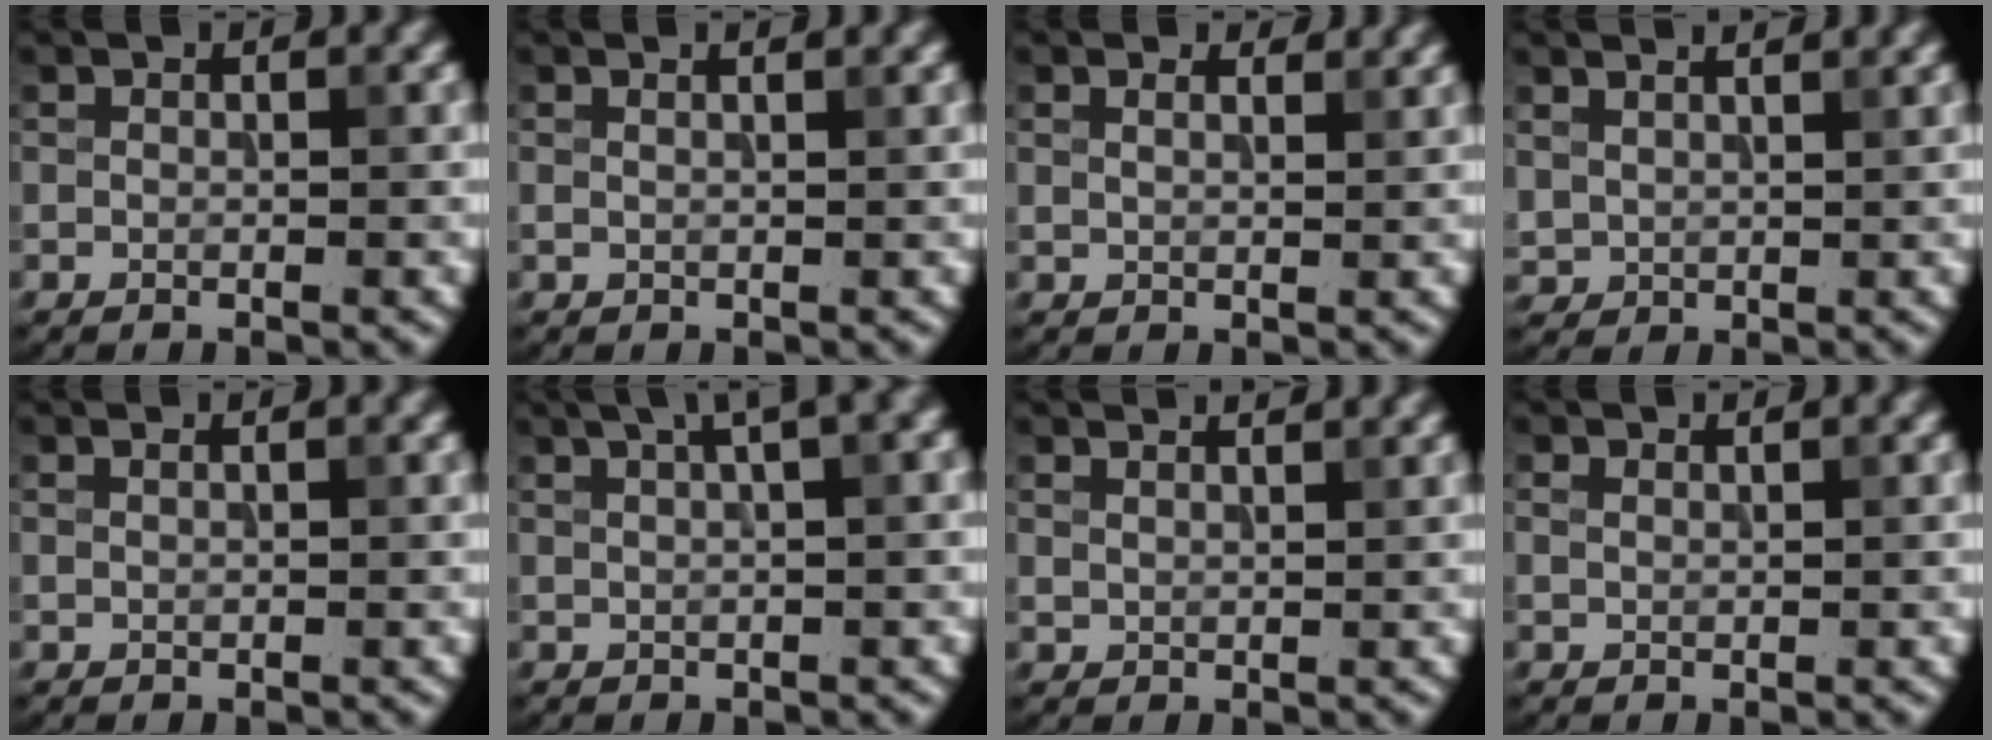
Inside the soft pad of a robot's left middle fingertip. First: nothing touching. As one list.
[{"total": 2.1, "force": [1.4, 0.8, 1.3], "torque": [-0.008, 0.000, -0.002]}, {"total": 3.1, "force": [2.3, 1.3, 1.6], "torque": [-0.025, 0.010, 0.017]}, {"total": 2.9, "force": [2.4, 1.1, 1.2], "torque": [-0.024, 0.012, 0.038]}, {"total": 0.9, "force": [0.7, 0.3, 0.6], "torque": [-0.008, -0.001, 0.004]}, {"total": 4.7, "force": [2.7, 1.2, 3.7], "torque": [-0.045, 0.020, 0.034]}, {"total": 2.5, "force": [2.2, 0.6, 0.9], "torque": [-0.011, 0.007, 0.024]}, {"total": 0.7, "force": [0.6, 0.3, 0.4], "torque": [-0.010, 0.002, 0.012]}]